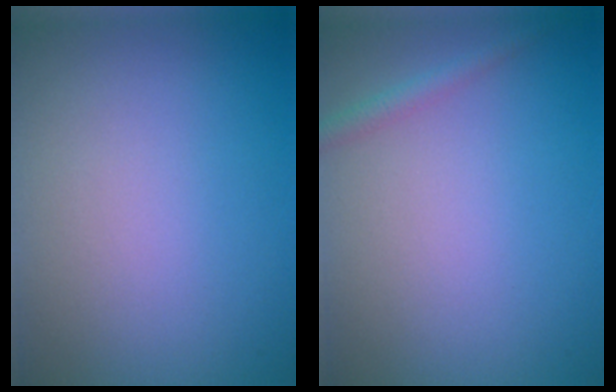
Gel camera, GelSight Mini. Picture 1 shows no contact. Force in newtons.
{"total": 1.4, "press": 1.4, "slide": 0.1}